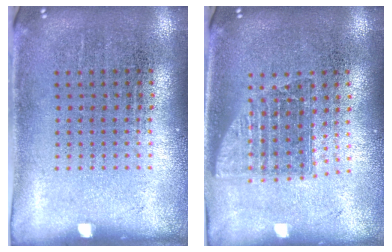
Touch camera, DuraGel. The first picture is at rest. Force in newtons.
{"total": 1.5, "press": 1.2, "slide": 0.9}